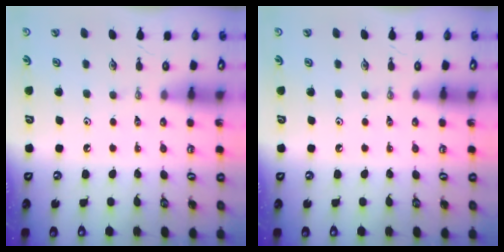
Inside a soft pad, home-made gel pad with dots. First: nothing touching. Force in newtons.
{"total": 0.0}